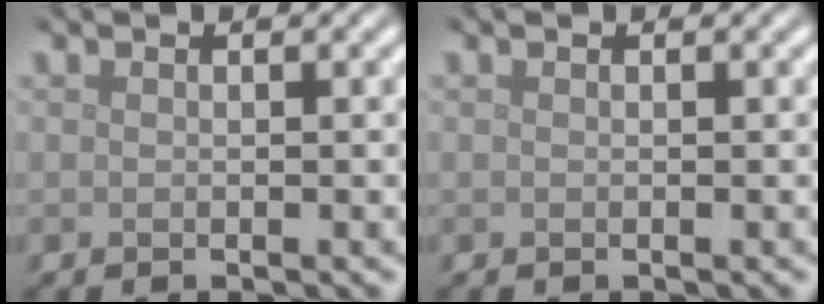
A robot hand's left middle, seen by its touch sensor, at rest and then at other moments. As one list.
[{"total": 0.0}]